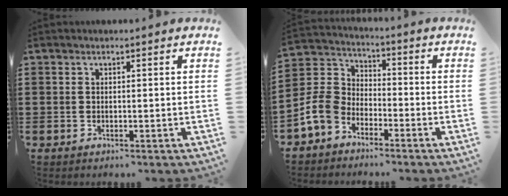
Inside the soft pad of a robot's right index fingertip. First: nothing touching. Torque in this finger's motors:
{"motor_torque": [0.66, 0.84, -0.27, -0.21]}